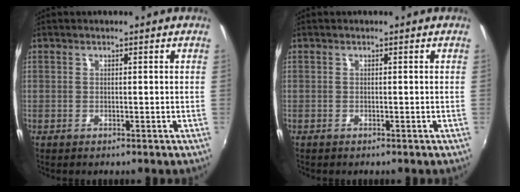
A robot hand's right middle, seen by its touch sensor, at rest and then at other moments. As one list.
[{"total": 0.0}]